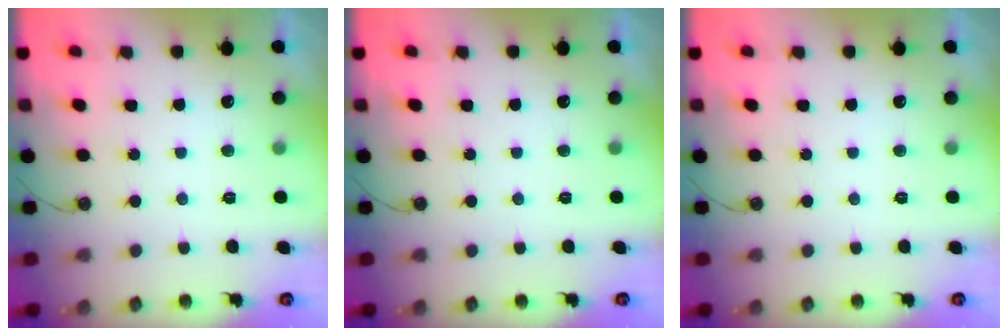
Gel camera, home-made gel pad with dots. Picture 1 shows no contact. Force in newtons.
{"total": 0.0}
{"total": 0.0}